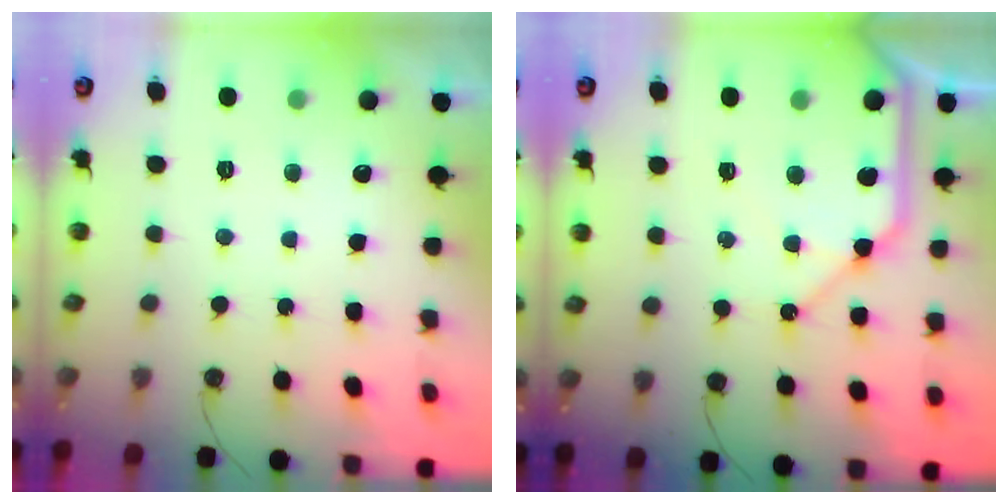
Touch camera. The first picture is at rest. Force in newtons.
{"total": 11.8, "press": 11.7, "slide": 1.4}